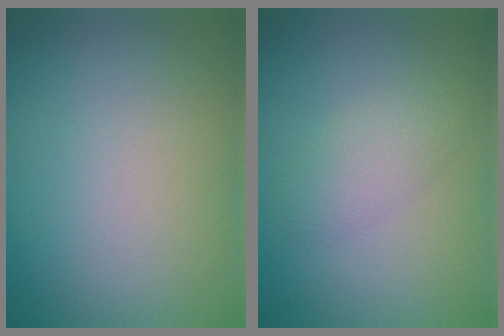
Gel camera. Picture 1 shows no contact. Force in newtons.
{"total": 2.1, "press": 2.1, "slide": 0.0}